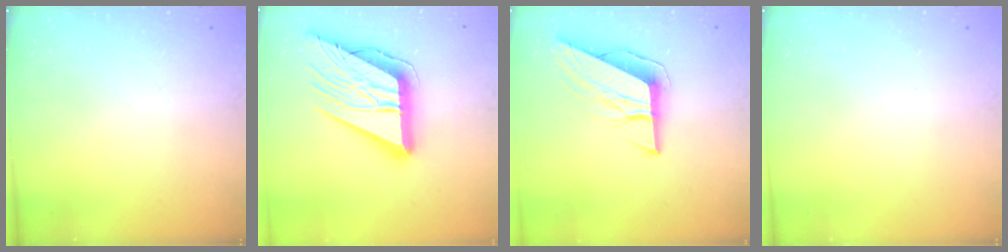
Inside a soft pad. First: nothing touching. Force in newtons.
{"total": 24.5, "press": 24.3, "slide": 3.0}
{"total": 9.4, "press": 9.4, "slide": 0.4}
{"total": 0.0}